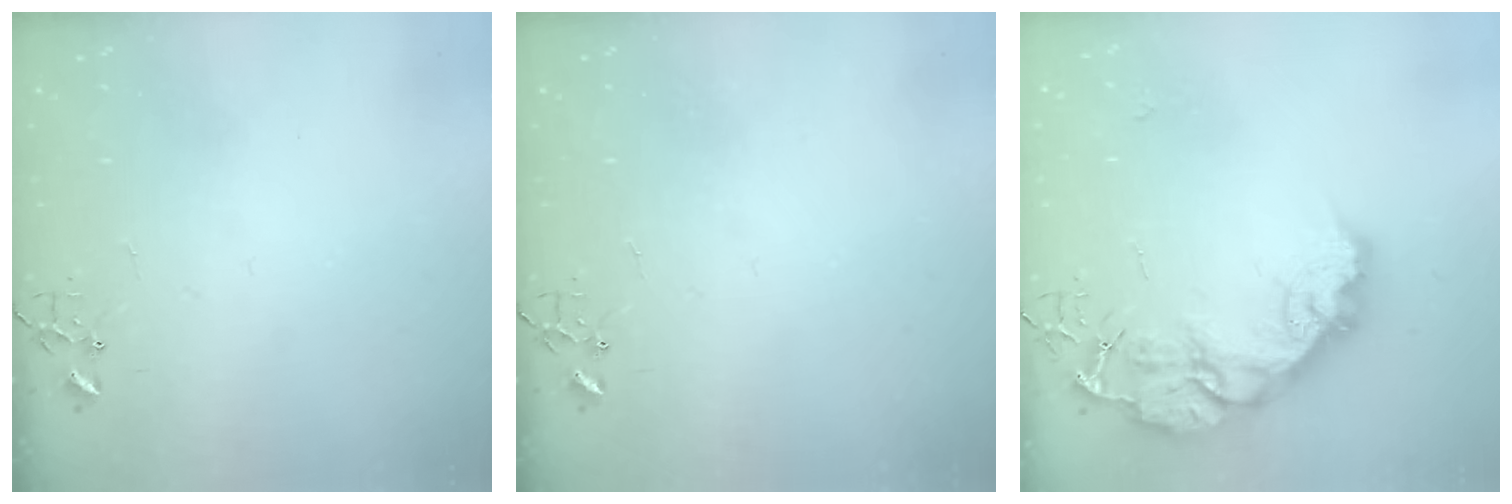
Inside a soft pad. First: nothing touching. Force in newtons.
{"total": 0.0}
{"total": 25.5, "press": 25.4, "slide": 2.1}